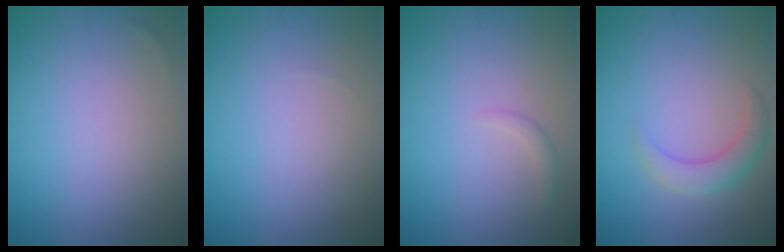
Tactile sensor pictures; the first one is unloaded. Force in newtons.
{"total": 0.0}
{"total": 0.8, "press": 0.8, "slide": 0.0}
{"total": 2.8, "press": 2.8, "slide": 0.1}